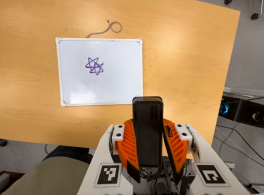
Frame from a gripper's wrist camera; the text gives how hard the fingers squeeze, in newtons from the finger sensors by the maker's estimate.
{"total": 10.4, "left": 8.6, "right": 12.1}